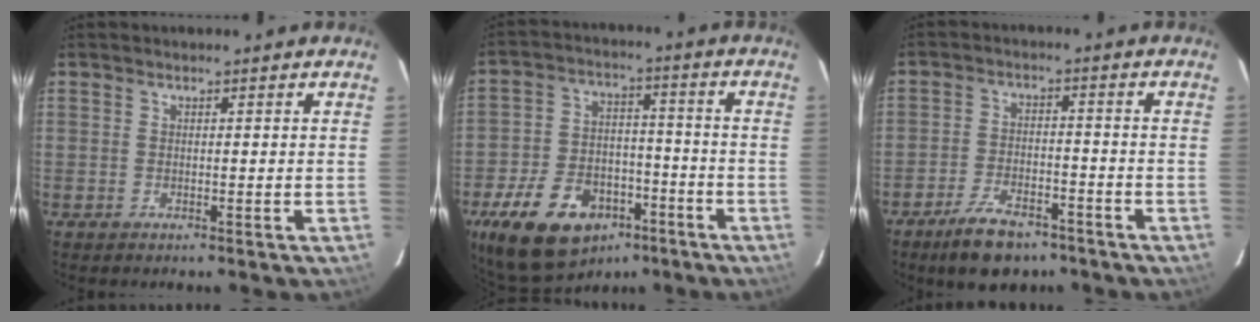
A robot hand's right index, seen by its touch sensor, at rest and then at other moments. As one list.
[{"total": 18.6, "force": [-11.0, 11.5, 9.7], "torque": [-0.215, 0.013, -0.164]}, {"total": 9.9, "force": [-7.2, 4.4, 5.1], "torque": [-0.118, 0.000, -0.117]}]